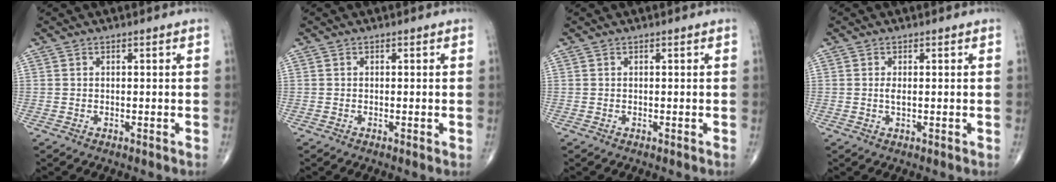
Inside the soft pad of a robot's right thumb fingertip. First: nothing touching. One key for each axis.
{"total": 0.7, "fx": -0.2, "fy": 0.1, "fz": 0.7, "tx": -0.014, "ty": -0.003, "tz": -0.003}
{"total": 0.0}
{"total": 1.4, "fx": 0.1, "fy": 0.4, "fz": 1.3, "tx": -0.029, "ty": -0.003, "tz": 0.001}